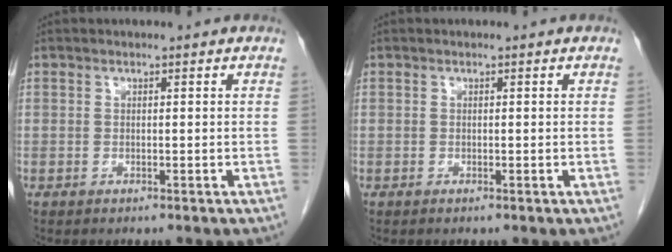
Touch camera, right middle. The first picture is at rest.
{"total": 0.0}